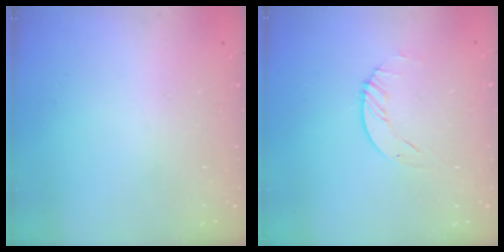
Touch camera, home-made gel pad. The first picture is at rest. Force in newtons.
{"total": 1.9, "press": 1.9, "slide": 0.2}